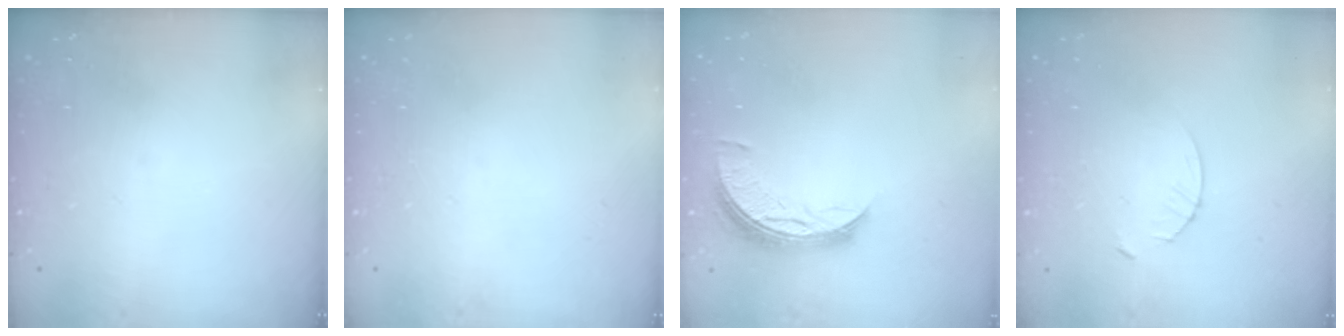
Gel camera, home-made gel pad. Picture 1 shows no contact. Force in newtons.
{"total": 0.0}
{"total": 8.2, "press": 8.1, "slide": 0.3}
{"total": 3.4, "press": 3.4, "slide": 0.4}